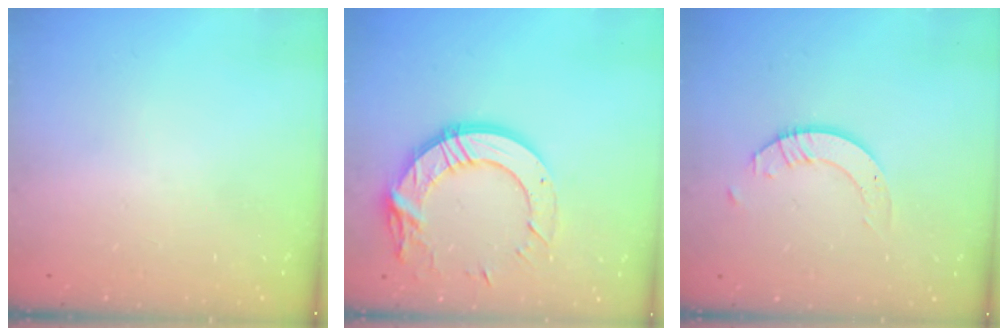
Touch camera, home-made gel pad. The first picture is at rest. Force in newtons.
{"total": 16.0, "press": 16.0, "slide": 1.0}
{"total": 3.5, "press": 3.5, "slide": 0.1}